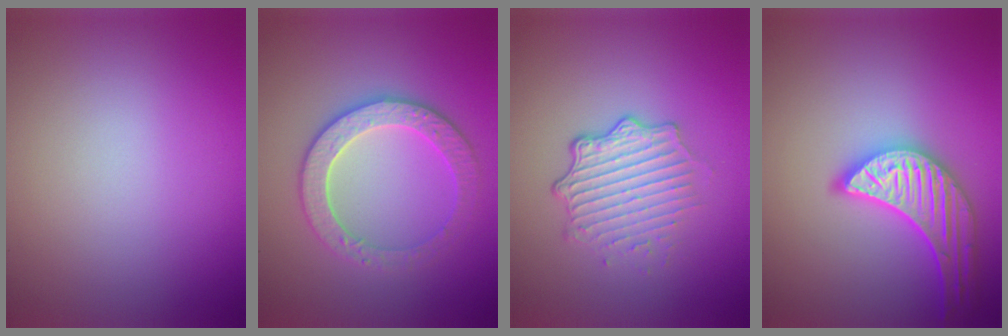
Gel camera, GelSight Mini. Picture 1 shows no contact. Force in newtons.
{"total": 3.8, "press": 3.6, "slide": 1.2}
{"total": 4.7, "press": 3.2, "slide": 3.4}
{"total": 4.9, "press": 4.5, "slide": 2.0}